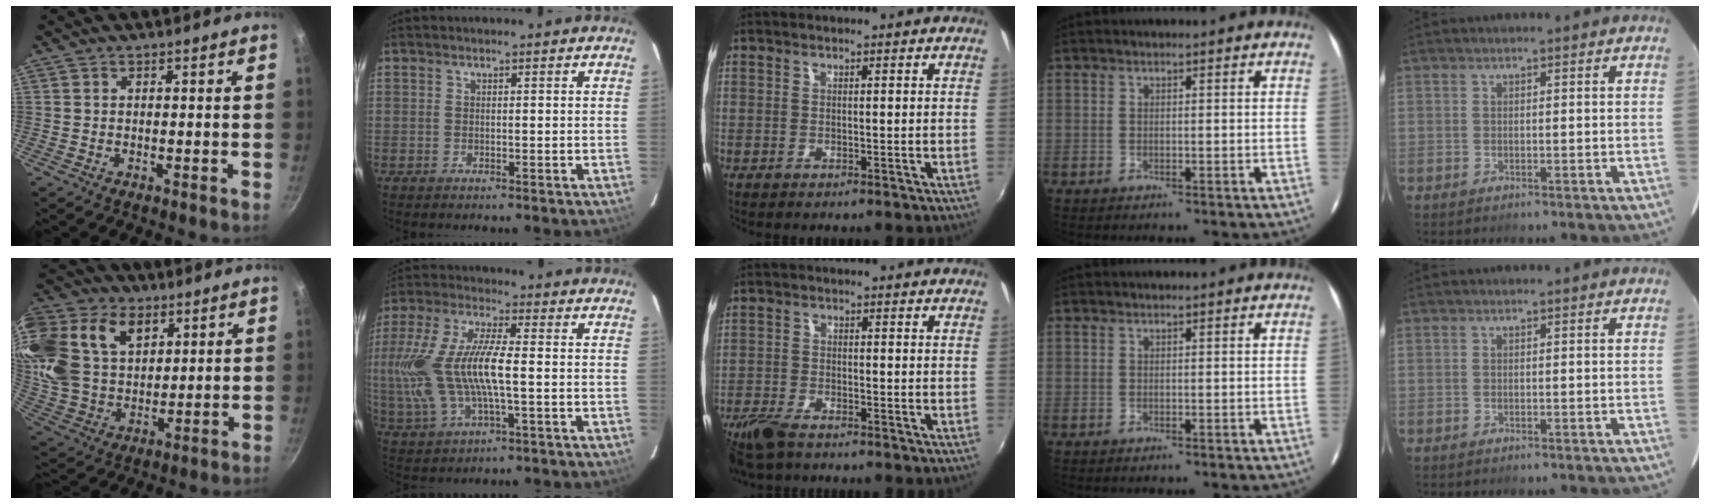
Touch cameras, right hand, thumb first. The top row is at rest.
{"thumb": {"total": 27.4, "force": [11.6, 18.6, 16.5], "torque": [-0.370, 0.024, 0.216]}, "index": {"total": 17.8, "force": [-1.3, 6.5, 16.5], "torque": [-0.337, -0.005, -0.020]}, "middle": {"total": 7.4, "force": [-5.9, 2.3, 3.8], "torque": [-0.107, -0.024, -0.117]}}